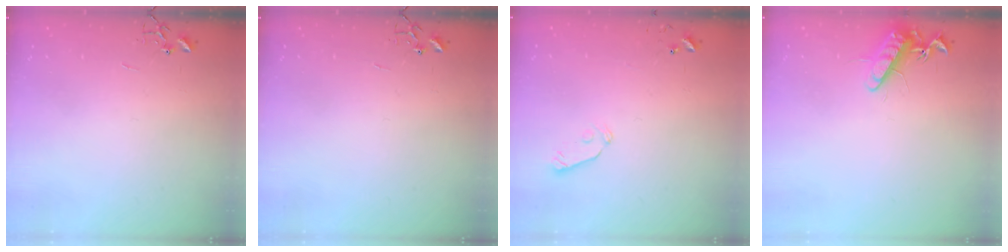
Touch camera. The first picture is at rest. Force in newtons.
{"total": 0.0}
{"total": 5.9, "press": 5.9, "slide": 0.5}
{"total": 11.9, "press": 11.8, "slide": 1.3}